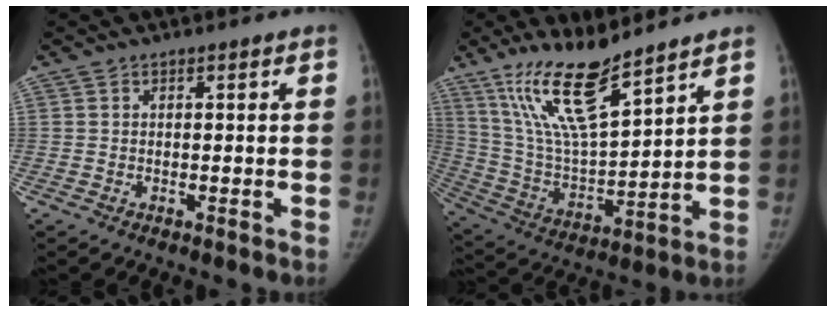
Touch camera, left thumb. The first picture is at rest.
{"total": 16.7, "force": [11.9, 3.7, 11.2], "torque": [-0.195, -0.068, 0.241]}